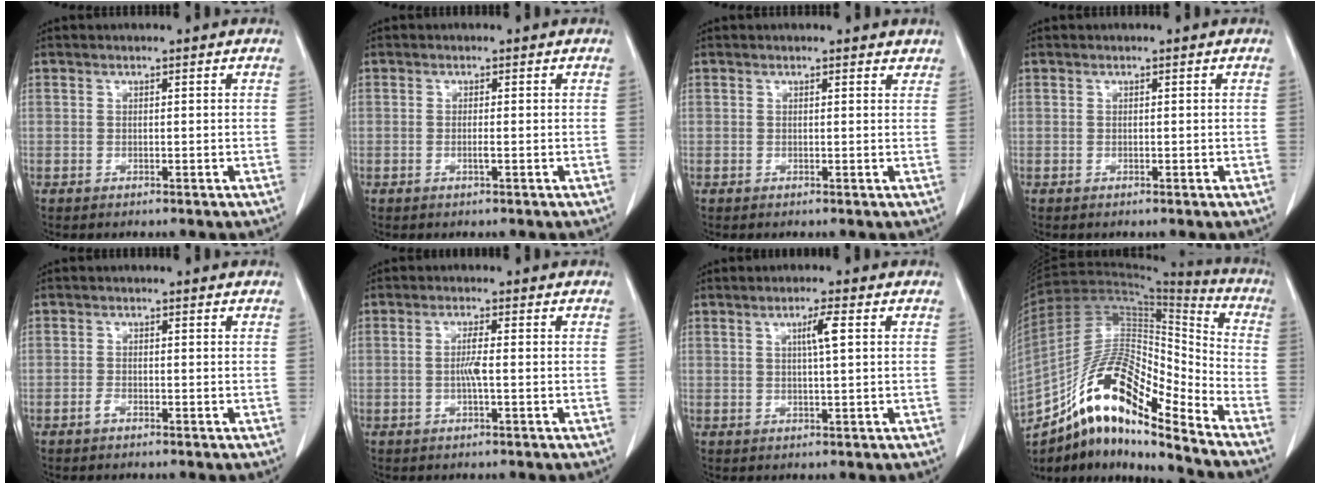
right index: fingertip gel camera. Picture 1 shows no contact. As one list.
[{"total": 1.0, "force": [-0.3, -0.1, 0.9], "torque": [-0.021, -0.002, -0.005]}, {"total": 2.0, "force": [1.8, 0.7, 0.4], "torque": [-0.004, -0.002, 0.008]}, {"total": 0.0}, {"total": 0.9, "force": [-0.7, 0.3, 0.5], "torque": [-0.007, 0.002, -0.012]}, {"total": 2.5, "force": [-0.4, -0.1, 2.4], "torque": [-0.049, -0.001, -0.007]}, {"total": 3.1, "force": [0.9, -0.2, 3.0], "torque": [-0.052, 0.001, 0.015]}, {"total": 18.4, "force": [-12.3, 4.3, 12.9], "torque": [-0.240, 0.030, -0.216]}]